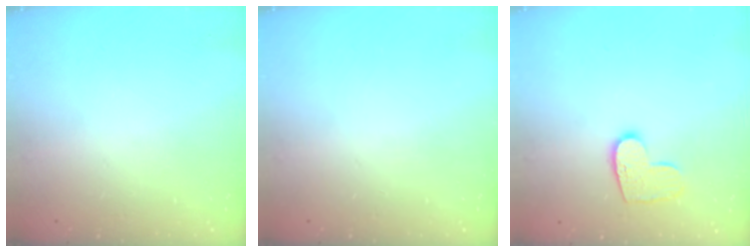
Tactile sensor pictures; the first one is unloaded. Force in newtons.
{"total": 0.0}
{"total": 9.3, "press": 9.3, "slide": 0.4}